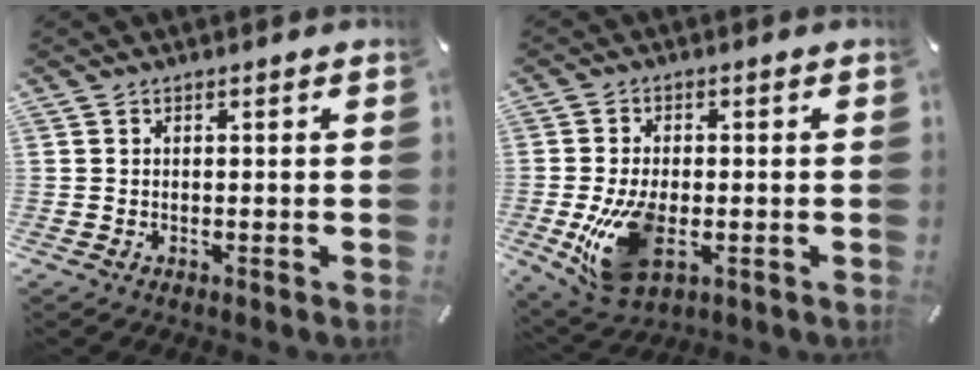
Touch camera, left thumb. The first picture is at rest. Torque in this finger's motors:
{"motor_torque": [-0.30, 1.33, 1.03, 0.13, 0.30]}